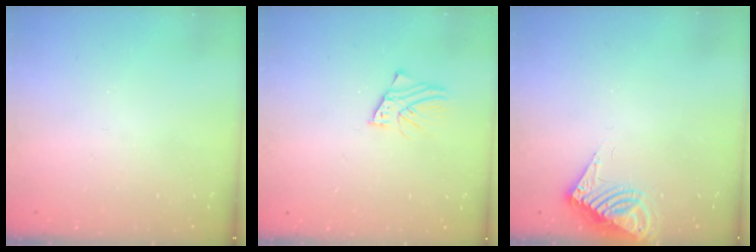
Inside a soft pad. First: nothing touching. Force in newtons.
{"total": 3.0, "press": 3.0, "slide": 0.2}
{"total": 9.4, "press": 9.4, "slide": 0.7}